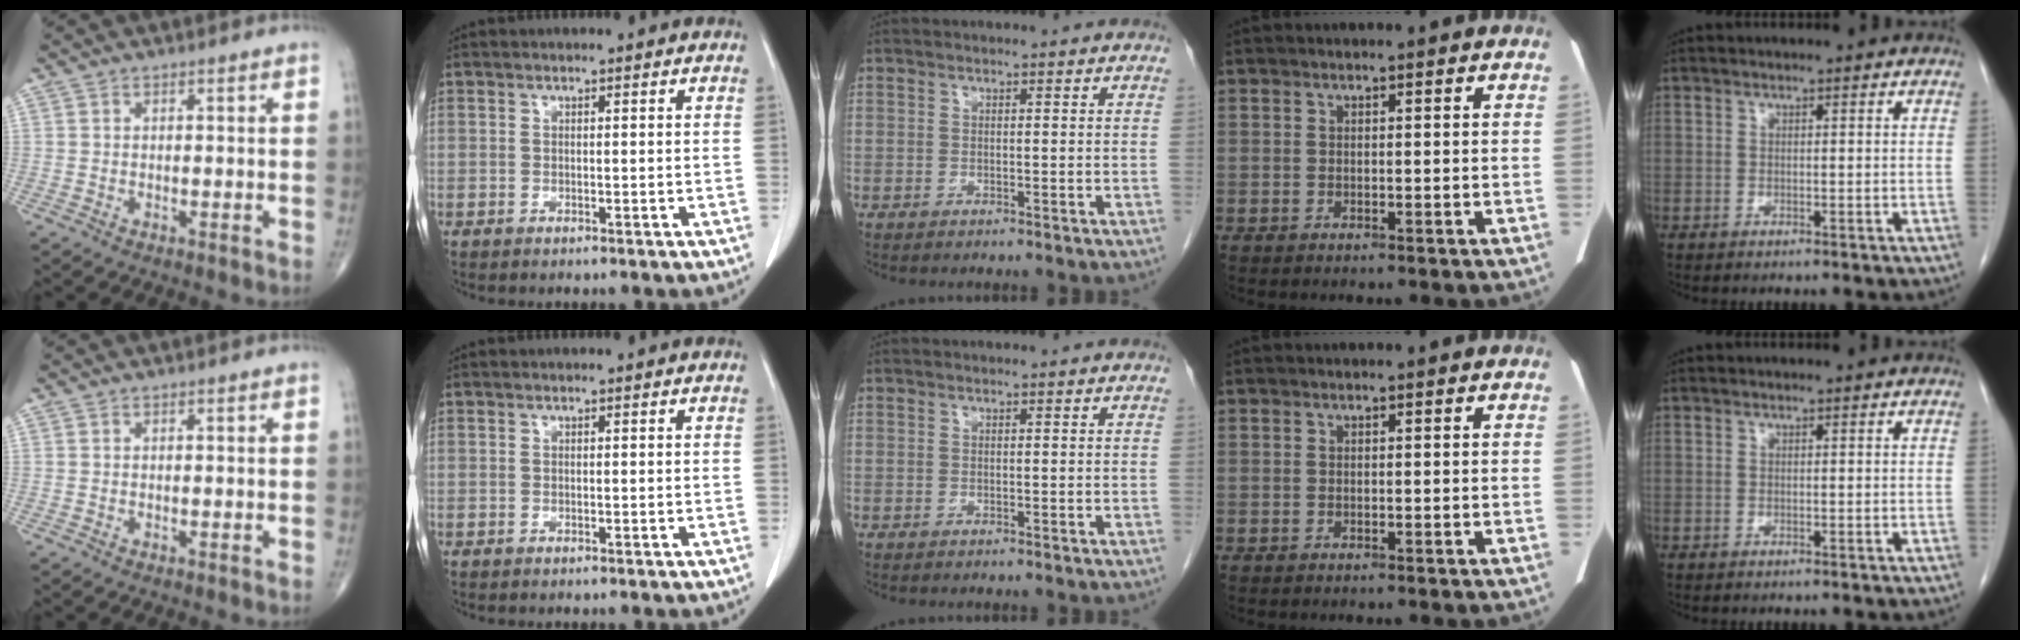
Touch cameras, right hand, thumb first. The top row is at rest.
{}